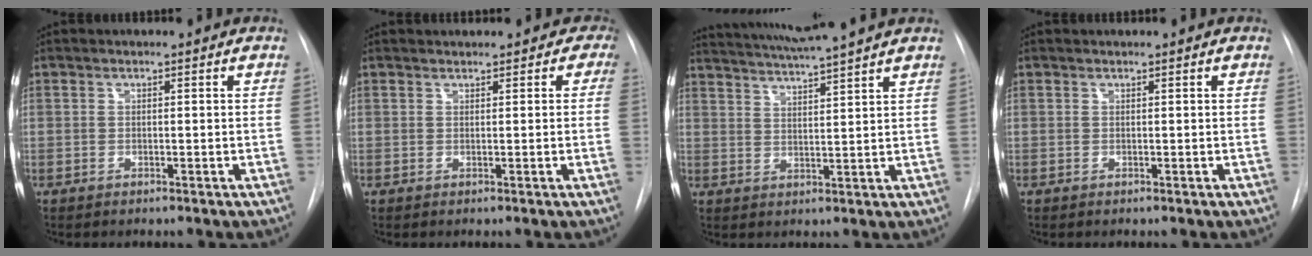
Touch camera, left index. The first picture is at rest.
{"total": 3.5, "force": [2.5, 2.2, 1.2], "torque": [0.009, 0.013, 0.025]}
{"total": 10.4, "force": [9.4, -1.6, 4.2], "torque": [-0.081, 0.013, 0.141]}
{"total": 0.0}